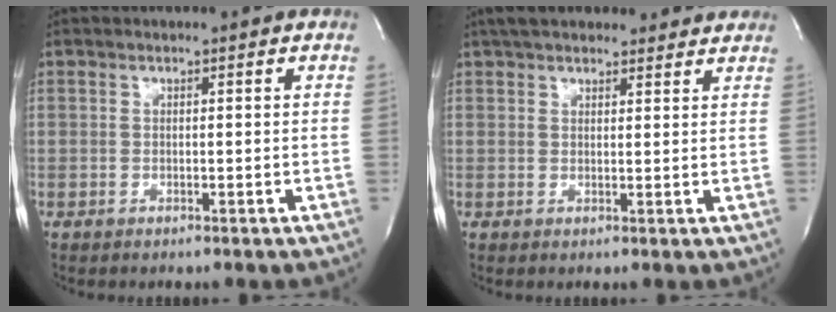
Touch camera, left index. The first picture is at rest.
{"total": 12.6, "force": [11.0, 3.8, 4.9], "torque": [-0.058, 0.039, 0.148]}